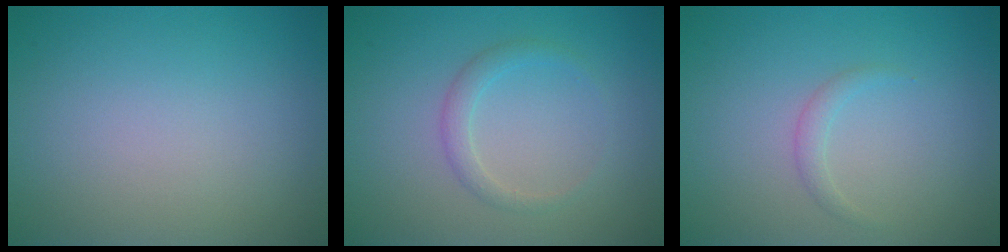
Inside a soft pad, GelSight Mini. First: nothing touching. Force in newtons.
{"total": 1.5, "press": 1.5, "slide": 0.2}
{"total": 1.0, "press": 1.0, "slide": 0.2}